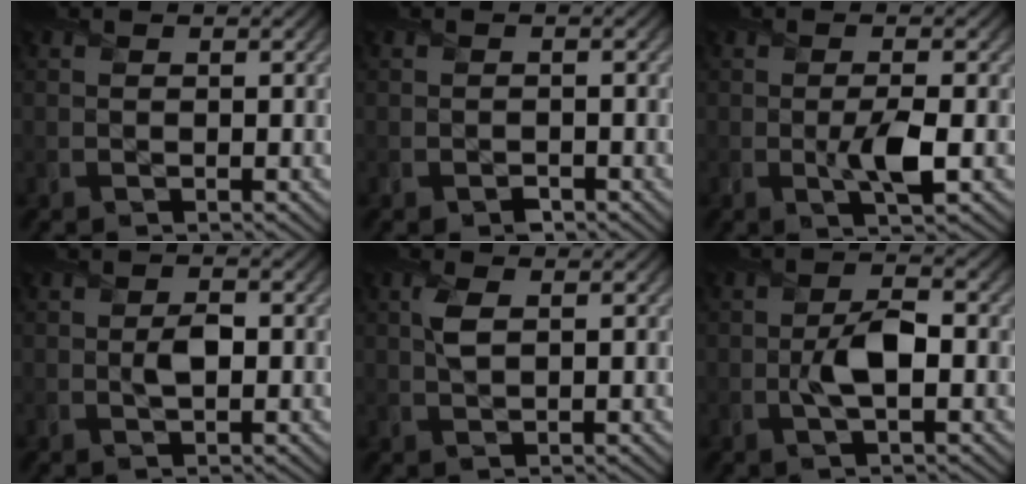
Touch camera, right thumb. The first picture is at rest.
{"total": 1.0, "force": [-0.8, 0.6, 0.2], "torque": [0.000, -0.007, -0.013]}
{"total": 3.6, "force": [-0.6, 0.9, 3.4], "torque": [-0.062, -0.007, -0.011]}
{"total": 2.1, "force": [-0.1, 1.1, 1.8], "torque": [-0.032, -0.004, -0.001]}
{"total": 2.5, "force": [0.7, 1.0, 2.1], "torque": [-0.054, 0.001, 0.016]}
{"total": 4.5, "force": [-0.8, 1.9, 4.0], "torque": [-0.081, -0.002, -0.017]}